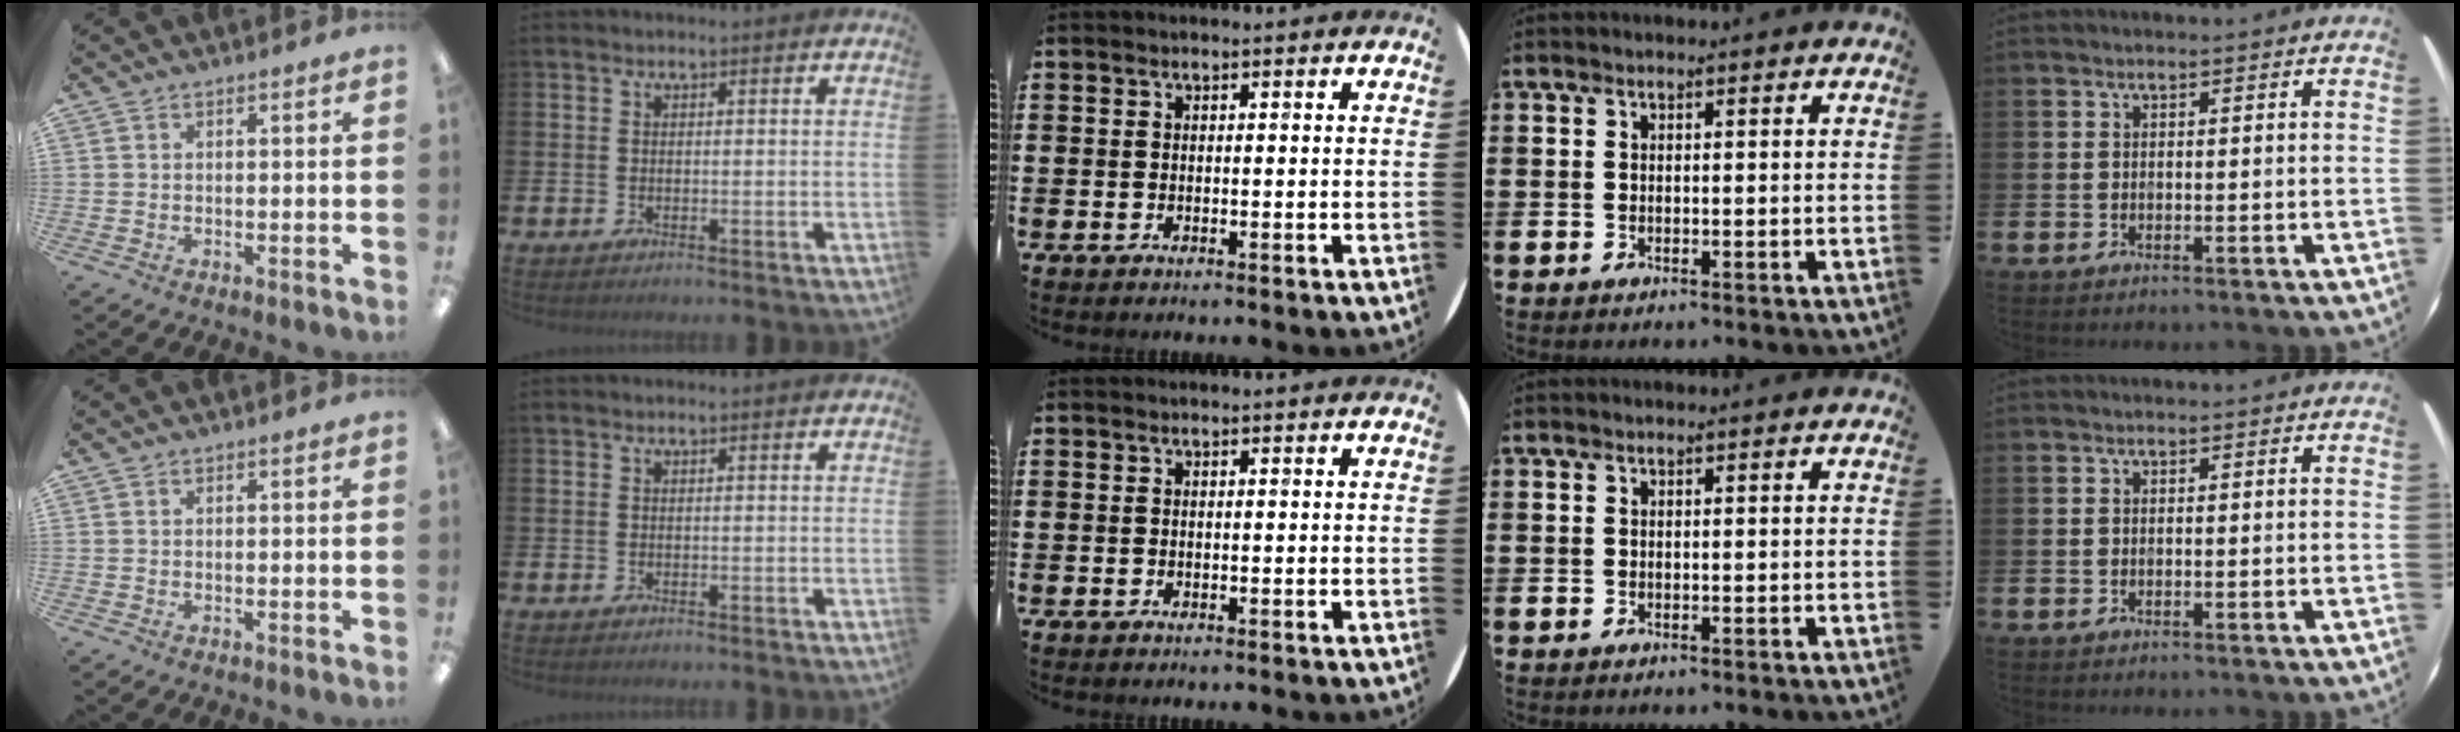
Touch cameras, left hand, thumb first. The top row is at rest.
{}